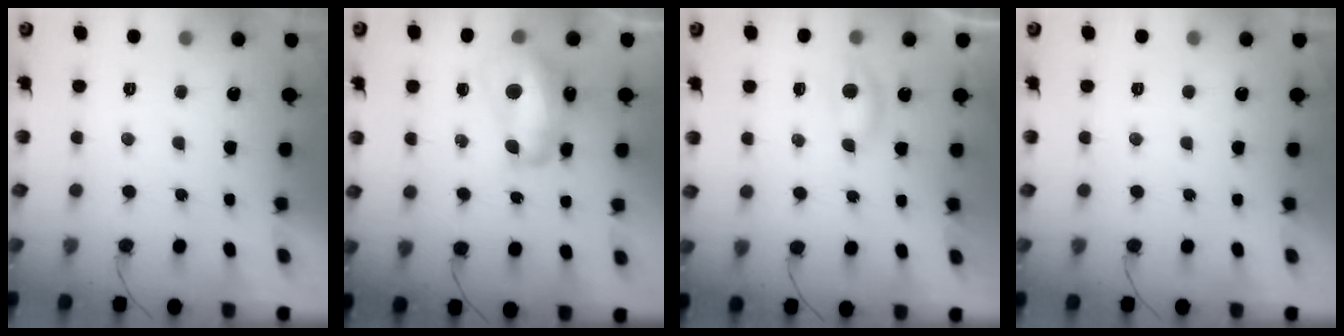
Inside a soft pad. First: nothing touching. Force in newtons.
{"total": 12.7, "press": 12.6, "slide": 1.2}
{"total": 3.3, "press": 3.2, "slide": 0.3}
{"total": 0.0}